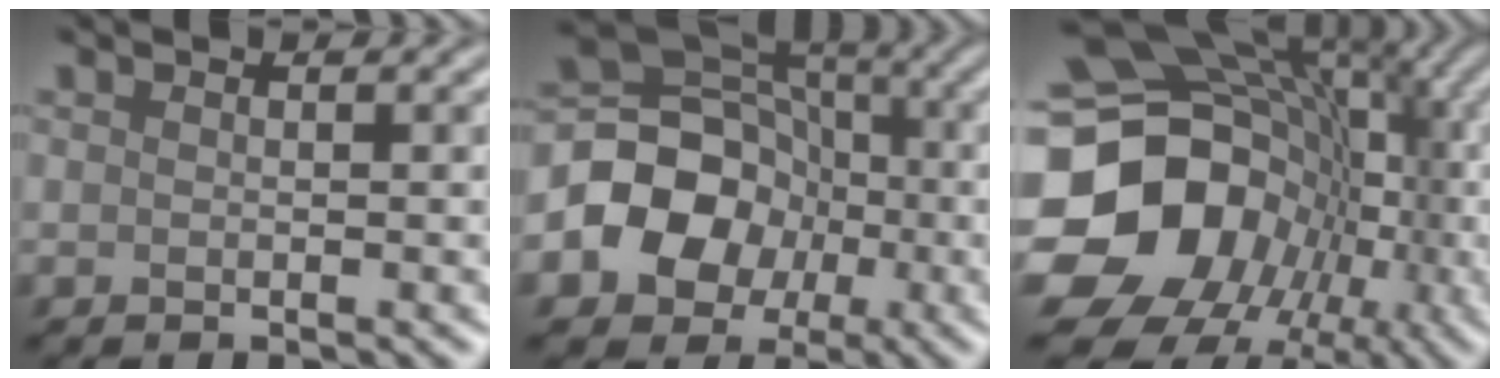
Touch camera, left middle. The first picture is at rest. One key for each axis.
{"total": 9.2, "fx": -2.0, "fy": 7.9, "fz": 4.4, "tx": -0.074, "ty": 0.002, "tz": -0.064}
{"total": 19.1, "fx": -2.5, "fy": 16.2, "fz": 9.9, "tx": -0.162, "ty": -0.014, "tz": -0.044}